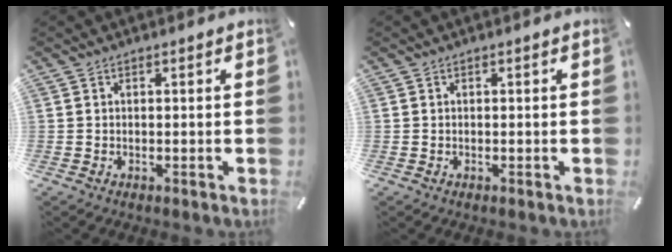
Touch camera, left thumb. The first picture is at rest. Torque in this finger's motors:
{"motor_torque": [0.01, 0.02, -0.03, 0.01, 0.00]}